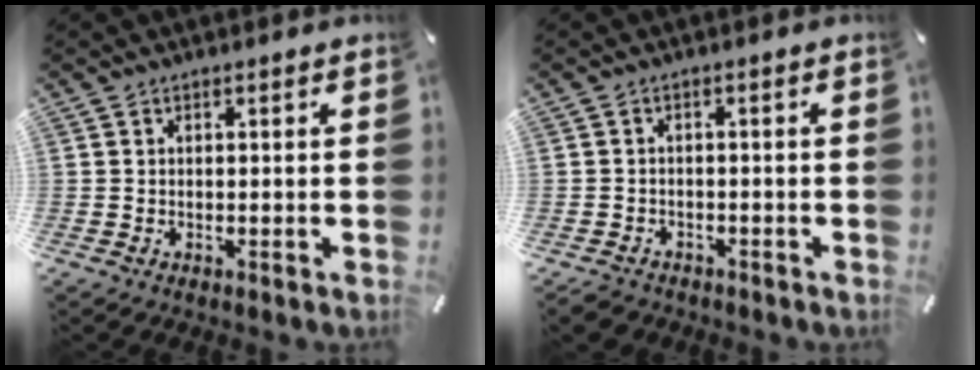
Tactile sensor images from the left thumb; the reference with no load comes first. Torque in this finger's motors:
{"motor_torque": [0.00, 0.00, 0.06, 0.06, 0.00]}